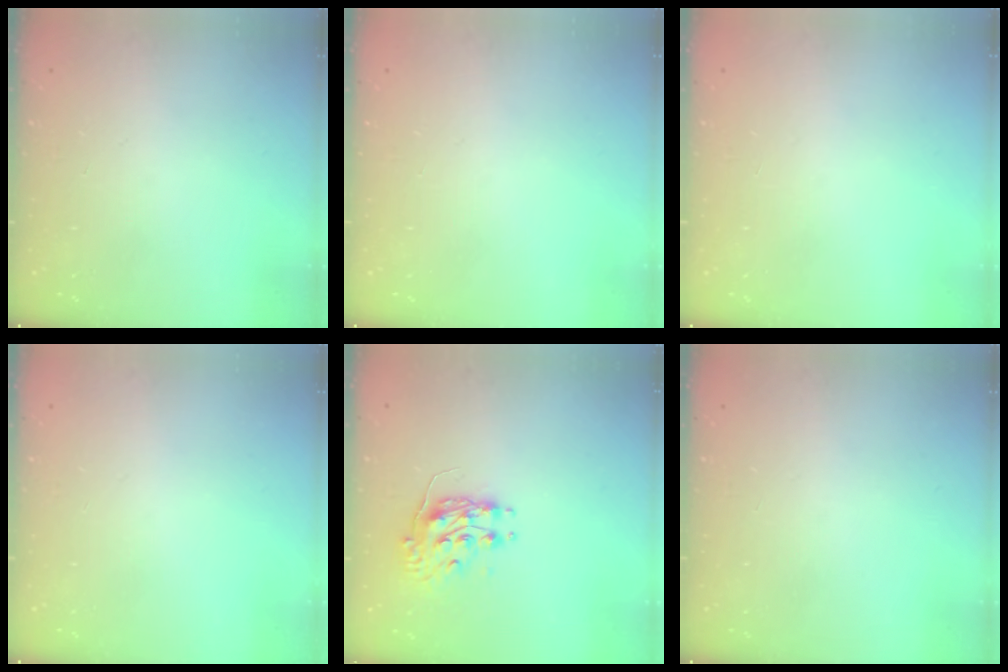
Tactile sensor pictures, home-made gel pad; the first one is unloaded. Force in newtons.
{"total": 0.0}
{"total": 0.0}
{"total": 0.0}
{"total": 8.6, "press": 8.6, "slide": 0.2}
{"total": 0.0}